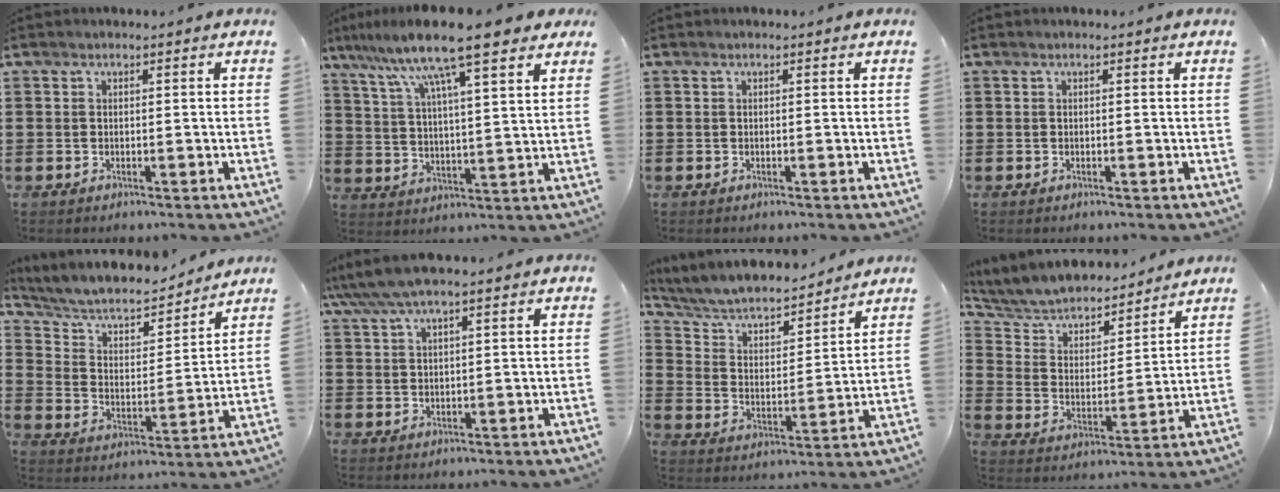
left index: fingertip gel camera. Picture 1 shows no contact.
{"total": 11.7, "force": [9.0, 1.0, 7.4], "torque": [-0.159, -0.040, 0.147]}
{"total": 0.0}
{"total": 0.0}
{"total": 6.5, "force": [5.6, 2.3, 2.2], "torque": [-0.073, -0.035, 0.093]}
{"total": 4.0, "force": [3.1, 0.5, 2.4], "torque": [-0.055, -0.001, 0.057]}
{"total": 5.2, "force": [4.8, 1.4, 1.6], "torque": [-0.056, -0.034, 0.075]}
{"total": 5.4, "force": [5.2, 1.5, 0.6], "torque": [-0.046, -0.039, 0.084]}